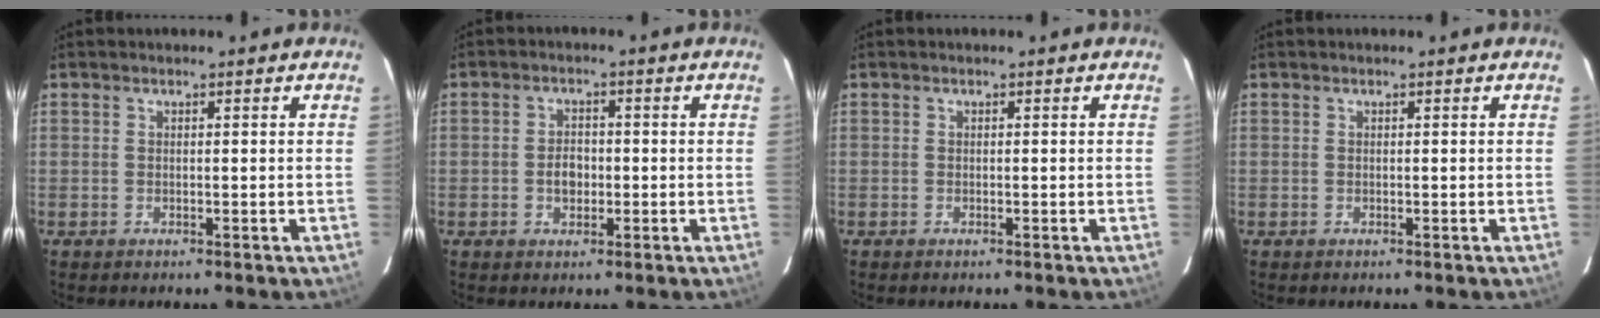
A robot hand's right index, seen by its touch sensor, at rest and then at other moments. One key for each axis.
{"total": 3.4, "fx": -0.7, "fy": 2.5, "fz": 2.2, "tx": -0.040, "ty": 0.005, "tz": -0.010}
{"total": 0.0}
{"total": 0.0}